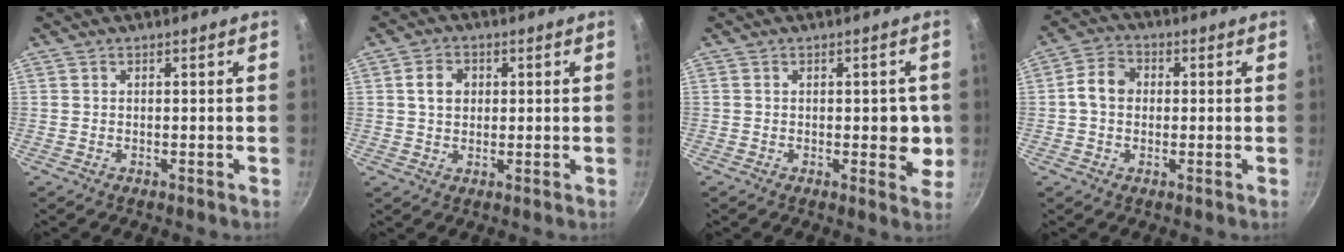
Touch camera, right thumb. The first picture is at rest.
{"total": 4.8, "force": [1.0, 3.8, 2.7], "torque": [-0.032, 0.007, 0.014]}
{"total": 5.9, "force": [-0.2, 3.0, 5.1], "torque": [-0.034, -0.007, -0.005]}
{"total": 6.1, "force": [0.3, 4.9, 3.6], "torque": [-0.048, 0.017, -0.010]}